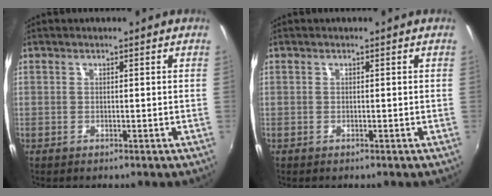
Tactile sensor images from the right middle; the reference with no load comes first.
{"total": 0.0}